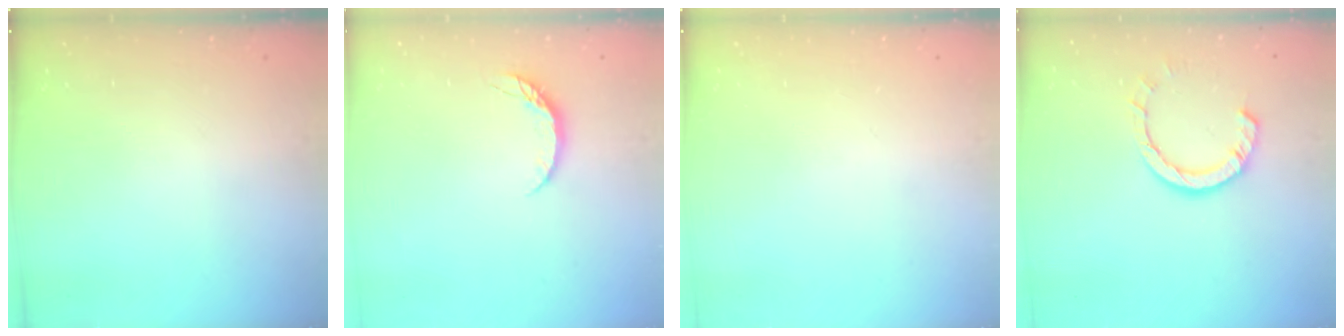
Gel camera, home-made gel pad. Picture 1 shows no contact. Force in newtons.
{"total": 5.3, "press": 5.2, "slide": 0.6}
{"total": 0.0}
{"total": 9.0, "press": 8.9, "slide": 1.2}